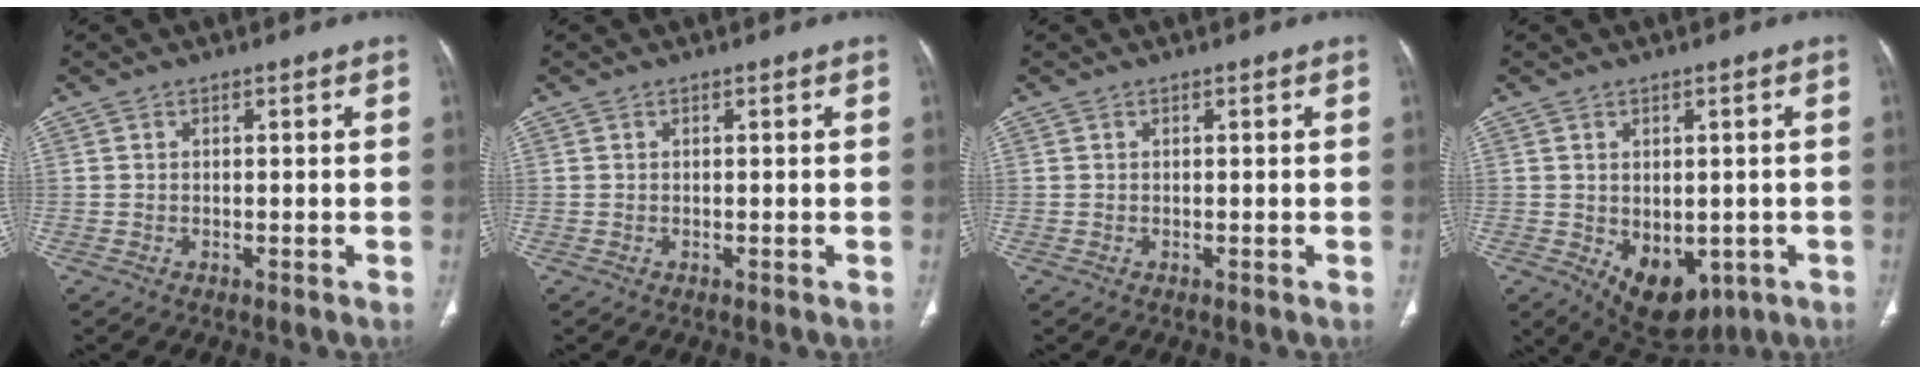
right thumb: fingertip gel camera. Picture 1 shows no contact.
{"total": 0.0}
{"total": 0.0}
{"total": 10.7, "force": [-3.2, 6.9, 7.5], "torque": [-0.082, -0.004, -0.024]}